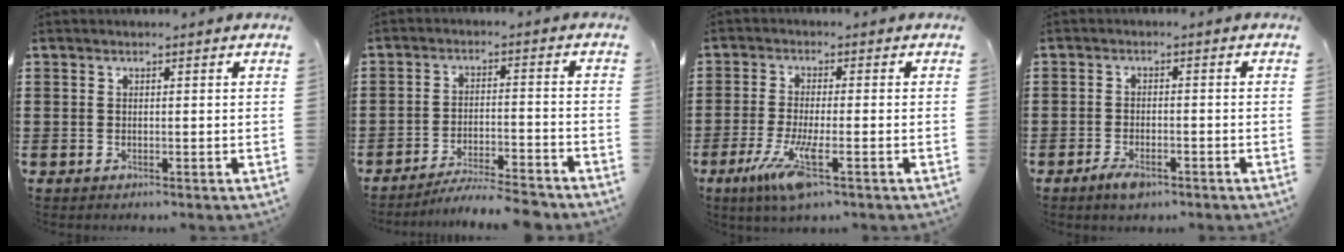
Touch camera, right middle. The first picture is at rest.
{"total": 5.5, "force": [-5.2, 0.1, 1.7], "torque": [-0.036, -0.007, -0.103]}
{"total": 7.5, "force": [-3.2, 1.3, 6.7], "torque": [-0.147, -0.021, -0.057]}
{"total": 2.7, "force": [-1.8, 1.1, 1.7], "torque": [-0.043, -0.004, -0.037]}